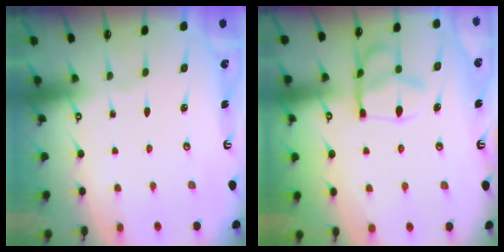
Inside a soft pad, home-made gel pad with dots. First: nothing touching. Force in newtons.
{"total": 12.1, "press": 12.0, "slide": 1.2}